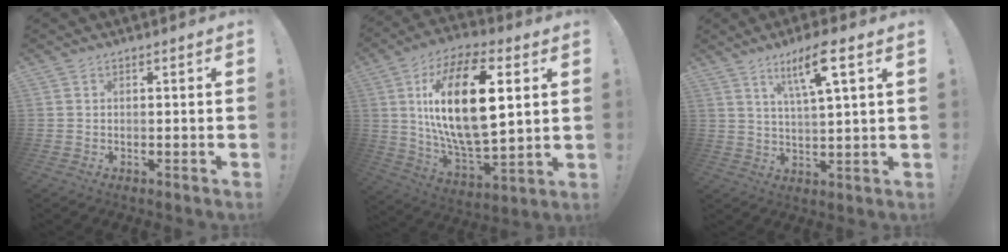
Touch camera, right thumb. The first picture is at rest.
{"total": 24.0, "force": [5.3, 10.8, 20.8], "torque": [-0.393, -0.012, 0.082]}
{"total": 9.5, "force": [5.3, 1.1, 7.8], "torque": [-0.130, -0.016, 0.082]}